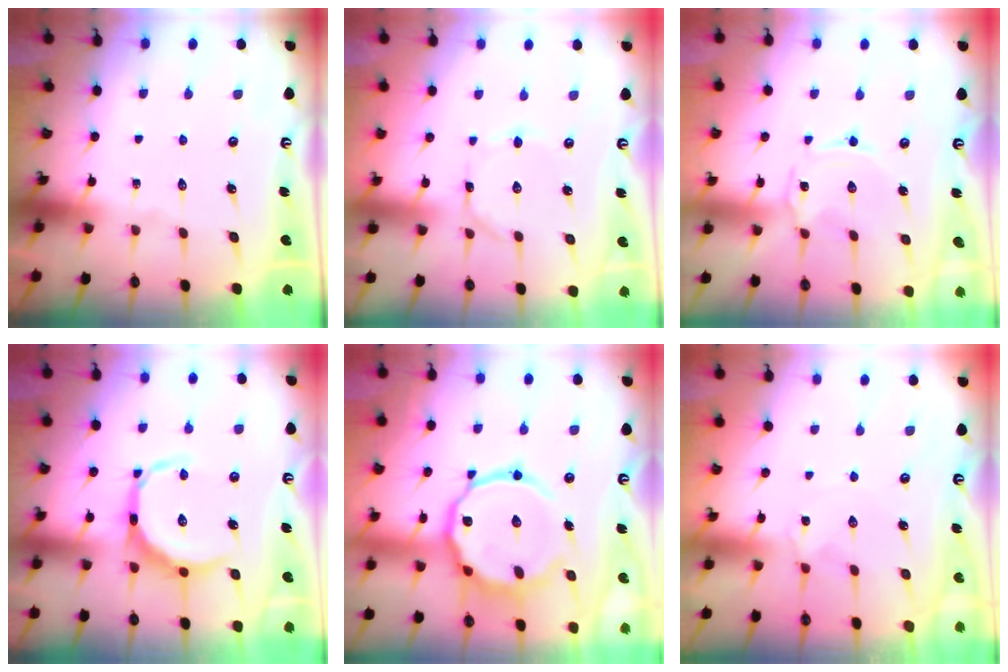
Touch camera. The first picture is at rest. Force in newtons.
{"total": 0.9, "press": 0.9, "slide": 0.0}
{"total": 0.0}
{"total": 12.1, "press": 12.1, "slide": 0.4}
{"total": 15.5, "press": 15.4, "slide": 1.4}
{"total": 2.9, "press": 2.9, "slide": 0.7}